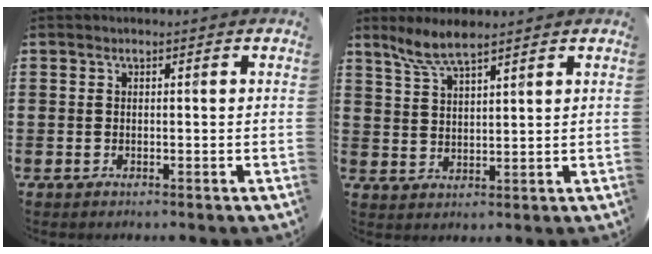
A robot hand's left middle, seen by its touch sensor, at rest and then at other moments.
{"total": 5.1, "force": [4.4, 0.5, 2.4], "torque": [-0.059, -0.006, 0.080]}